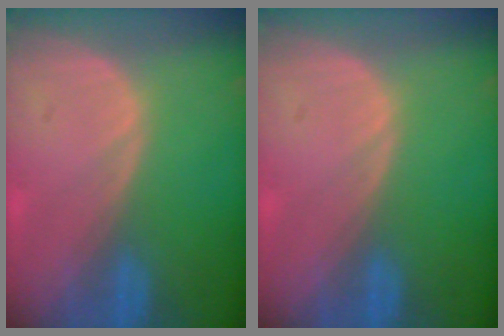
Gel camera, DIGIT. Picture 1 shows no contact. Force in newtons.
{"total": 0.0}